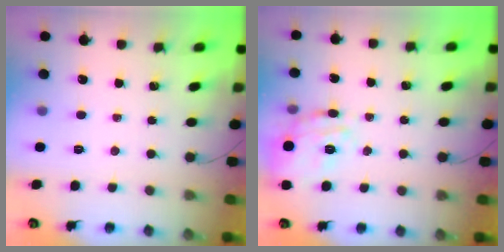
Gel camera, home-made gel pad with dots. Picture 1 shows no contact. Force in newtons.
{"total": 12.3, "press": 12.3, "slide": 0.7}